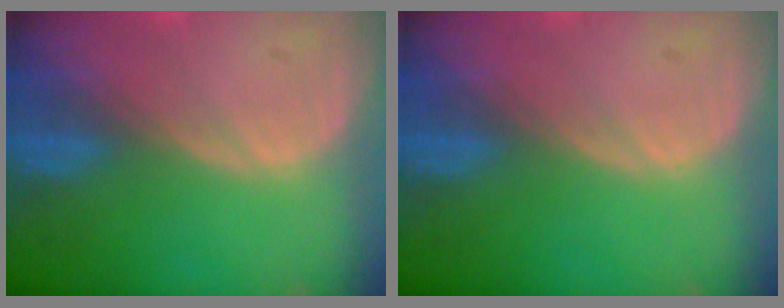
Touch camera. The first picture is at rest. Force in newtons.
{"total": 0.0}